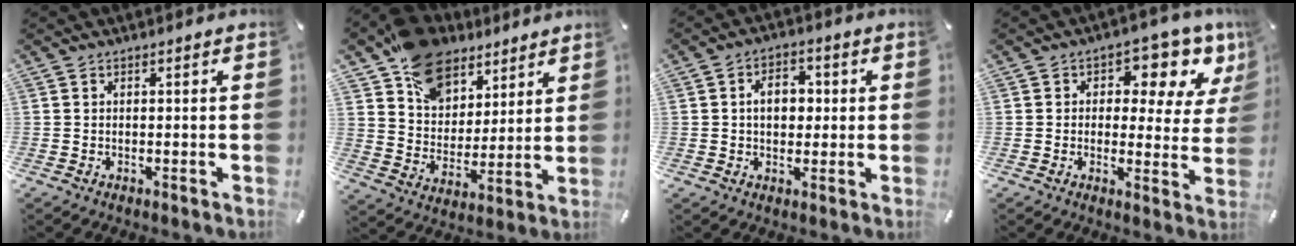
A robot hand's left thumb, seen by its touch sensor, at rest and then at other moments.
{"total": 14.3, "force": [9.5, 9.9, 3.8], "torque": [-0.079, -0.066, 0.183]}
{"total": 6.9, "force": [0.5, 4.8, 4.9], "torque": [-0.068, 0.000, 0.002]}
{"total": 9.8, "force": [5.3, 5.6, 6.1], "torque": [-0.065, -0.040, 0.085]}